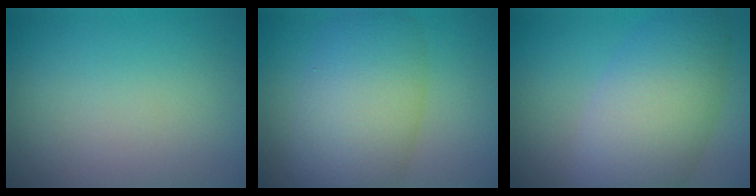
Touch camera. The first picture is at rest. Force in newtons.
{"total": 8.2, "press": 8.2, "slide": 0.5}
{"total": 8.1, "press": 8.1, "slide": 0.3}